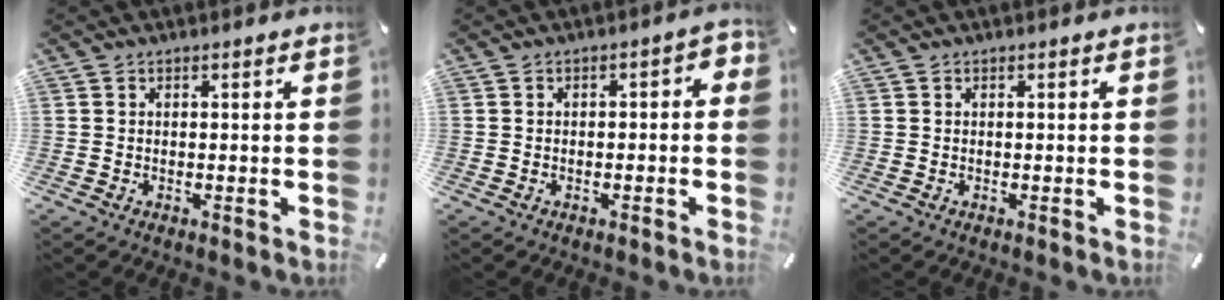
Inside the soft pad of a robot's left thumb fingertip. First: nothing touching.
{"total": 2.7, "force": [-1.3, 1.3, 1.9], "torque": [-0.032, 0.012, -0.025]}
{"total": 0.0}